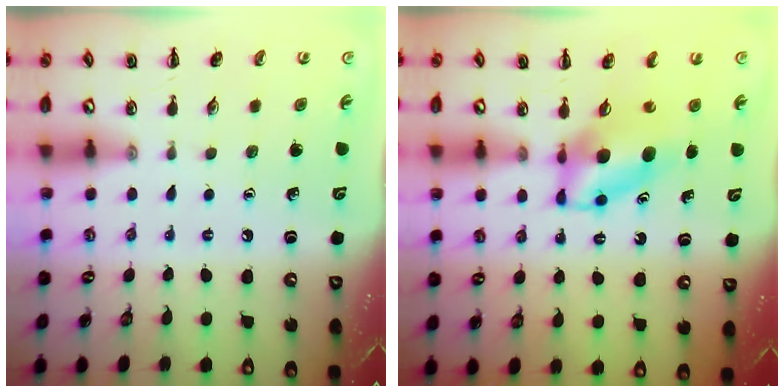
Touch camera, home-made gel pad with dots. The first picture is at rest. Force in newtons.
{"total": 6.5, "press": 6.5, "slide": 1.1}